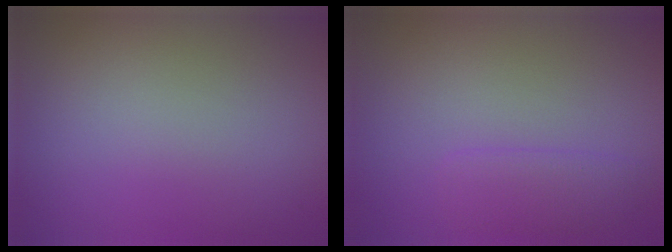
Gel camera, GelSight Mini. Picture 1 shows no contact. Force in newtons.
{"total": 1.9, "press": 1.9, "slide": 0.2}